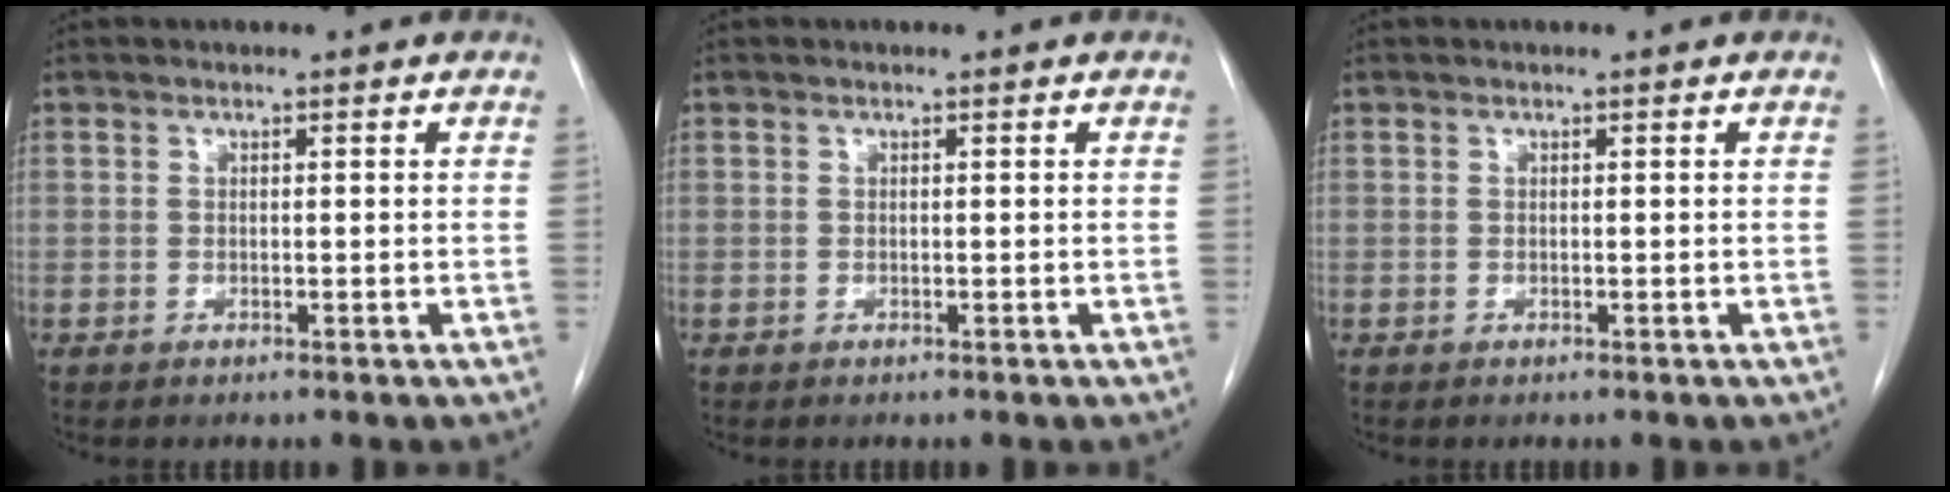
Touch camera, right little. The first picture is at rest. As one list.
[{"total": 0.0}, {"total": 0.0}]